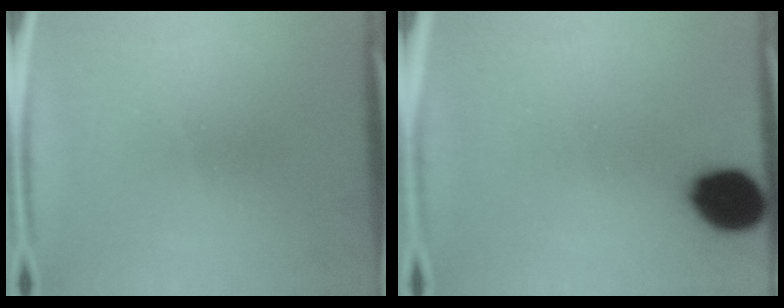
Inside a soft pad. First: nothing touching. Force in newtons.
{"total": 11.9}